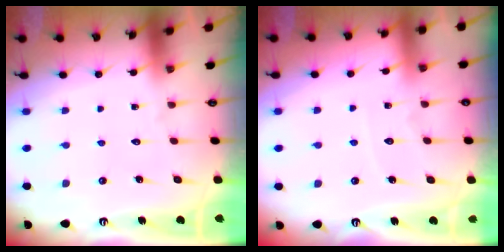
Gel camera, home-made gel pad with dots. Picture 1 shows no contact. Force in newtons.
{"total": 3.9, "press": 3.9, "slide": 0.5}